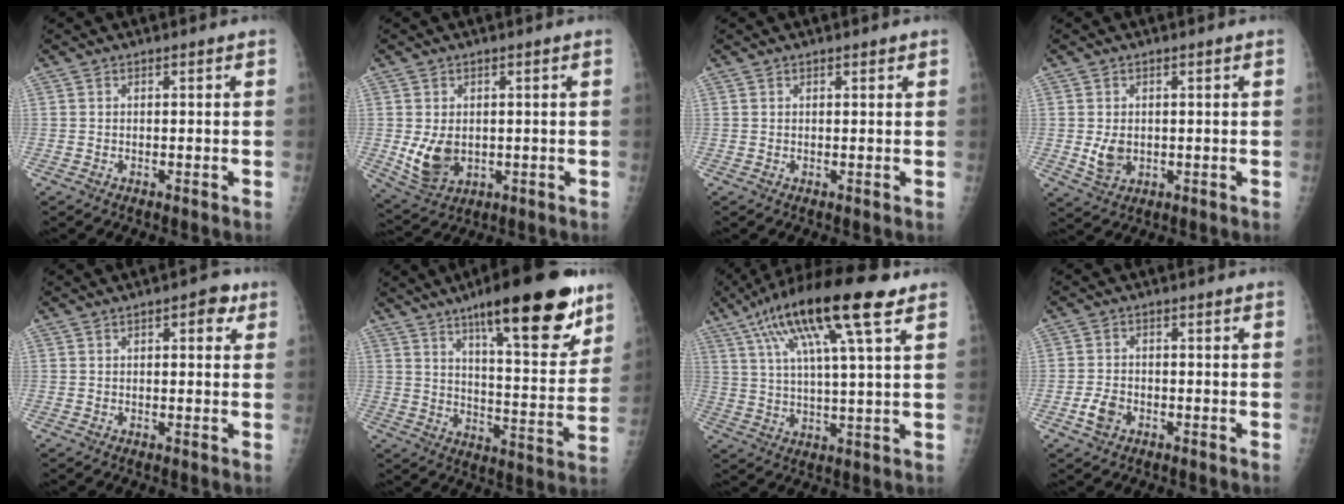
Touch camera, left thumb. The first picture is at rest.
{"total": 7.3, "force": [-0.3, 5.2, 5.0], "torque": [-0.080, -0.012, 0.013]}
{"total": 0.8, "force": [0.6, 0.3, 0.4], "torque": [-0.003, -0.002, 0.008]}
{"total": 4.1, "force": [-0.1, 3.0, 2.7], "torque": [-0.040, -0.007, 0.008]}
{"total": 4.1, "force": [1.8, 1.9, 3.1], "torque": [-0.024, 0.001, 0.016]}
{"total": 22.7, "force": [13.9, 5.9, 17.0], "torque": [-0.216, -0.060, 0.208]}
{"total": 19.2, "force": [9.6, 3.7, 16.1], "torque": [-0.288, 0.002, 0.163]}
{"total": 3.5, "force": [-1.6, 2.4, 2.0], "torque": [-0.037, 0.008, -0.028]}